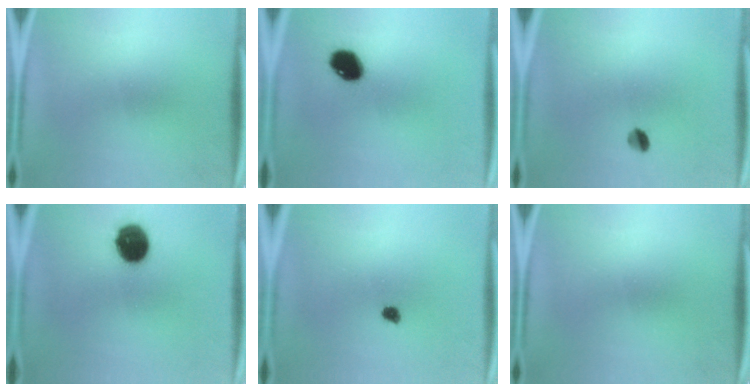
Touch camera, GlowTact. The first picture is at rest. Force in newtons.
{"total": 7.7}
{"total": 2.5}
{"total": 11.8}
{"total": 1.8}
{"total": 0.0}